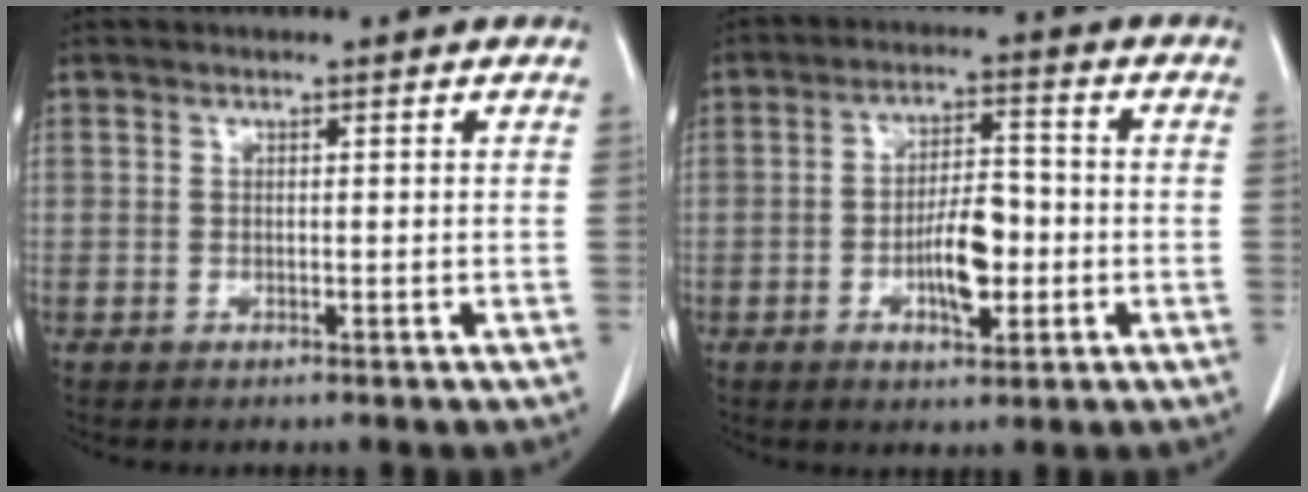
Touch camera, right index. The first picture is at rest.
{"total": 7.6, "force": [-2.0, 2.7, 6.8], "torque": [-0.125, 0.008, -0.032]}